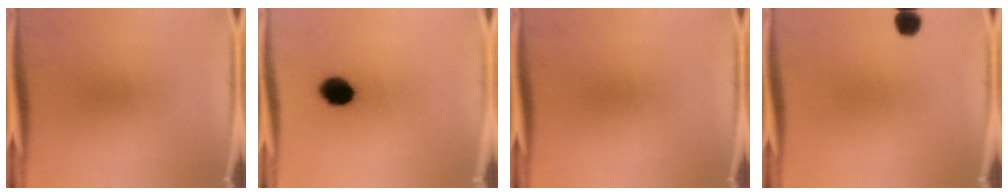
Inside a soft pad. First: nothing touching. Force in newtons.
{"total": 7.3}
{"total": 0.0}
{"total": 3.3}